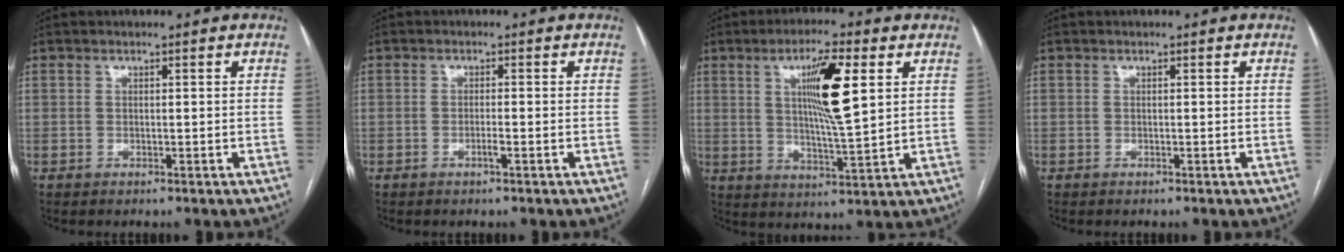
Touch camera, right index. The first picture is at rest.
{"total": 1.2, "force": [-0.6, -0.1, 1.1], "torque": [-0.021, 0.002, -0.009]}
{"total": 10.6, "force": [3.3, 1.0, 10.1], "torque": [-0.174, -0.002, 0.055]}
{"total": 0.0}